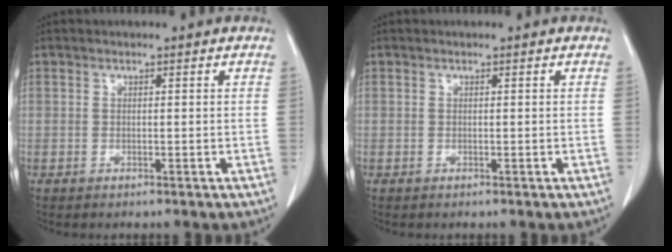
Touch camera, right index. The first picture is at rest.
{"total": 0.0}